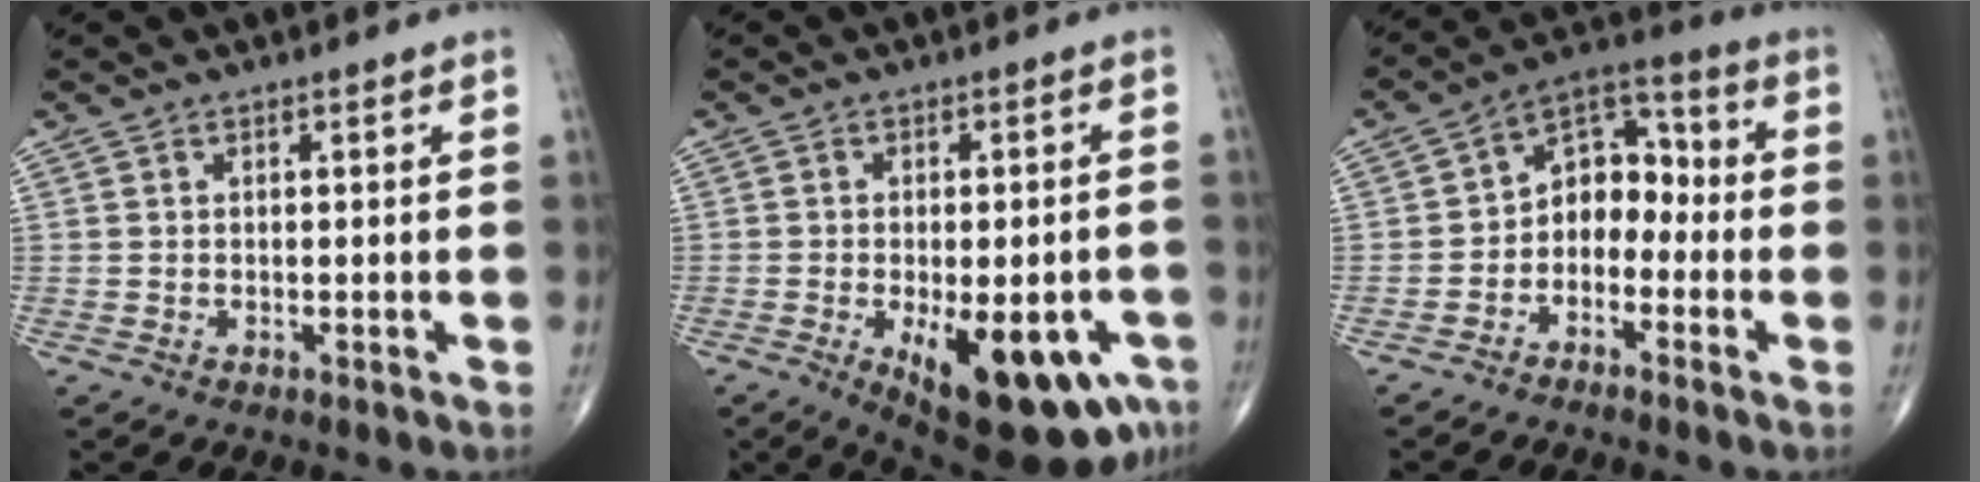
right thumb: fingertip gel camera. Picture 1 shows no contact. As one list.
[{"total": 19.0, "force": [-8.0, 7.9, 15.2], "torque": [-0.158, 0.004, -0.093]}, {"total": 9.1, "force": [-2.4, 6.6, 5.8], "torque": [-0.060, 0.053, -0.058]}]